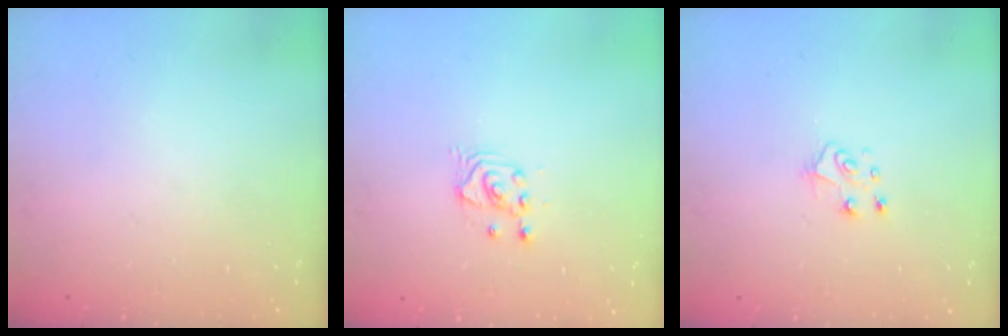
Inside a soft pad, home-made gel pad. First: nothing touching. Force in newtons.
{"total": 2.7, "press": 2.7, "slide": 0.2}
{"total": 5.6, "press": 5.6, "slide": 0.4}